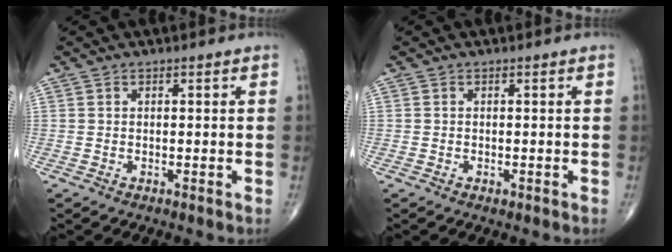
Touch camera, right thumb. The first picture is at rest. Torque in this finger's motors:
{"motor_torque": [0.29, 0.13, 0.21, -0.22, -0.02]}